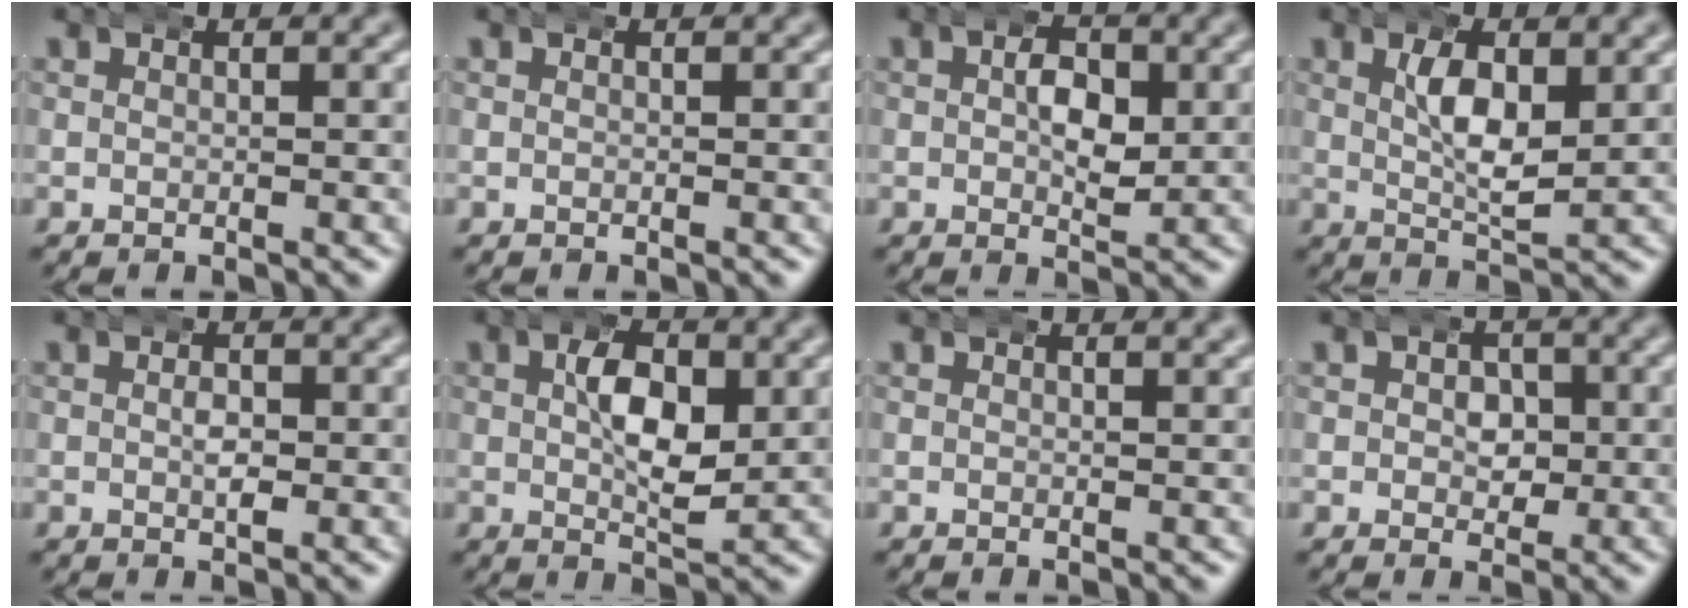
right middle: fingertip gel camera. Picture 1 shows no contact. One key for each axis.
{"total": 0.0}
{"total": 3.2, "fx": 0.4, "fy": 1.8, "fz": 2.6, "tx": -0.040, "ty": -0.011, "tz": 0.008}
{"total": 3.8, "fx": 0.9, "fy": 1.3, "fz": 3.5, "tx": -0.061, "ty": -0.012, "tz": 0.018}
{"total": 1.4, "fx": 0.0, "fy": 0.7, "fz": 1.2, "tx": -0.023, "ty": -0.007, "tz": -0.001}
{"total": 4.5, "fx": 1.0, "fy": 2.0, "fz": 3.9, "tx": -0.064, "ty": -0.014, "tz": 0.018}
{"total": 0.8, "fx": 0.8, "fy": 0.1, "fz": 0.3, "tx": -0.003, "ty": -0.002, "tz": 0.011}
{"total": 2.1, "fx": -0.1, "fy": 1.9, "fz": 1.0, "tx": -0.008, "ty": -0.006, "tz": -0.004}